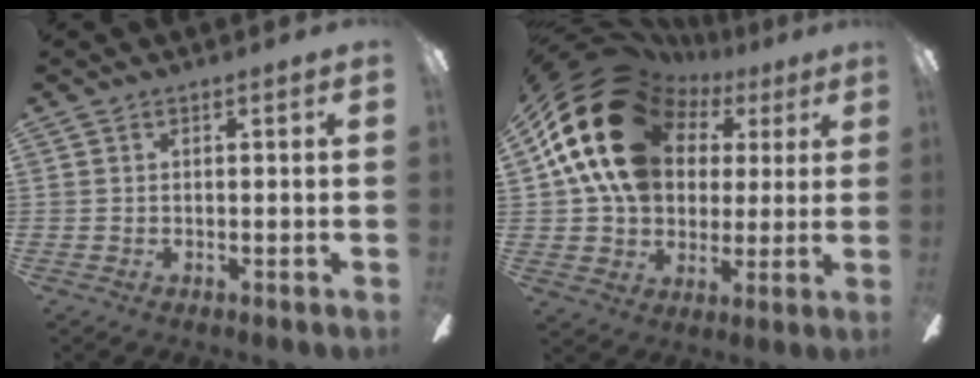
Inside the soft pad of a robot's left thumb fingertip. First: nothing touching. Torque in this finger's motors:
{"motor_torque": [2.18, 2.84, 1.45, -1.32, 0.57]}